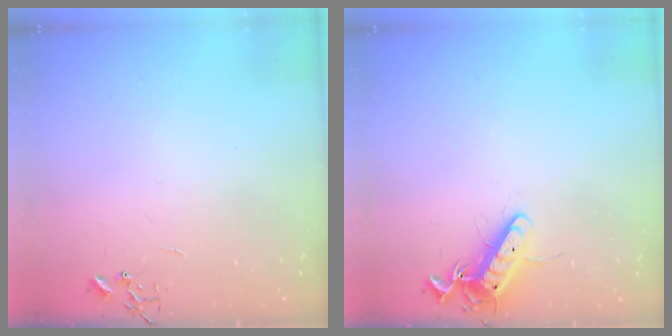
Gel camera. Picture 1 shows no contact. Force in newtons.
{"total": 12.4, "press": 12.4, "slide": 0.9}